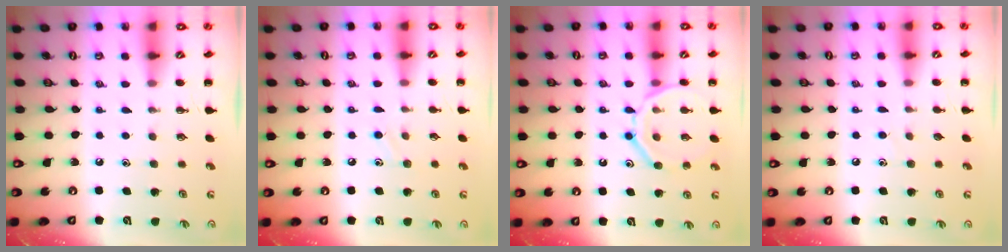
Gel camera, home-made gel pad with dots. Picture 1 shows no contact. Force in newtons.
{"total": 5.9, "press": 5.5, "slide": 2.1}
{"total": 14.2, "press": 14.1, "slide": 1.0}
{"total": 2.5, "press": 2.3, "slide": 0.9}